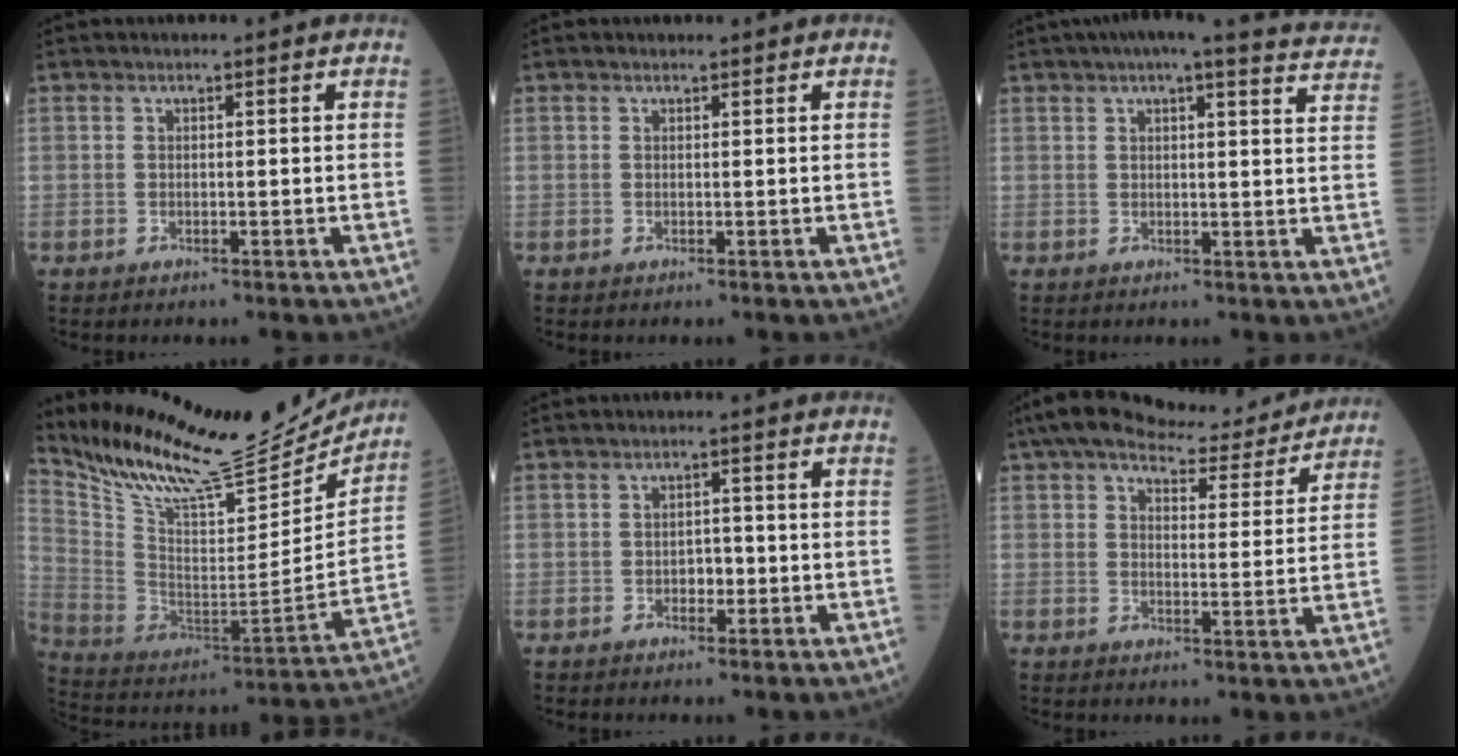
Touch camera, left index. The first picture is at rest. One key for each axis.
{"total": 0.9, "fx": 0.8, "fy": 0.1, "fz": 0.2, "tx": -0.006, "ty": 0.006, "tz": 0.013}
{"total": 16.9, "fx": 15.2, "fy": 2.0, "fz": 7.2, "tx": -0.086, "ty": -0.007, "tz": 0.166}
{"total": 24.4, "fx": 22.5, "fy": 3.6, "fz": 8.6, "tx": -0.163, "ty": -0.058, "tz": 0.350}
{"total": 1.8, "fx": -0.5, "fy": 1.2, "fz": 1.3, "tx": -0.013, "ty": 0.003, "tz": -0.008}
{"total": 14.1, "fx": 12.8, "fy": 2.9, "fz": 5.3, "tx": -0.072, "ty": 0.011, "tz": 0.168}